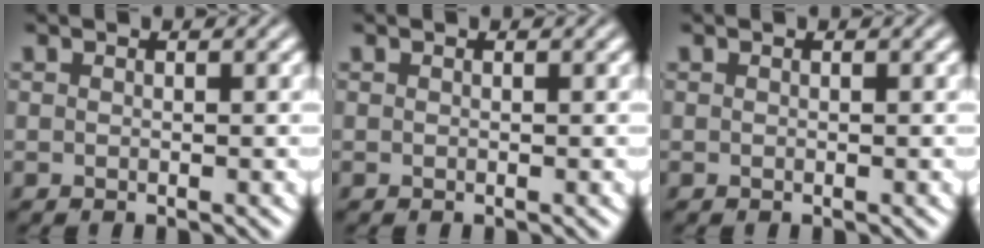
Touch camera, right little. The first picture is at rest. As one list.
[{"total": 0.0}, {"total": 0.0}]